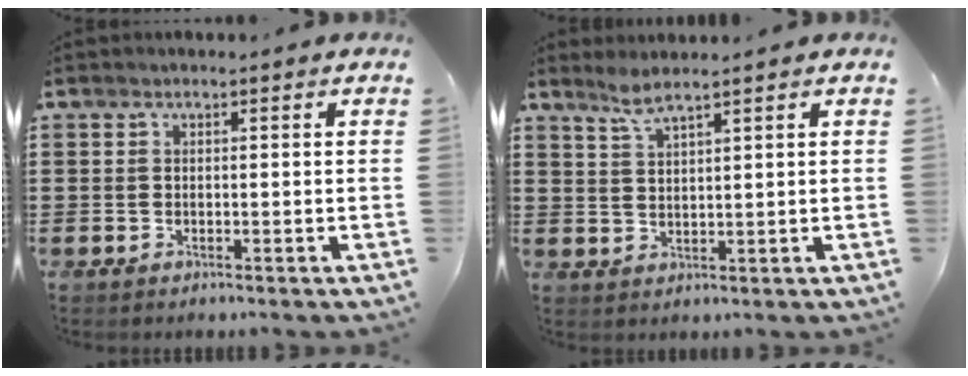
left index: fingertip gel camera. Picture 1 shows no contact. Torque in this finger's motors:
{"motor_torque": [0.19, 0.02, 0.04, 0.06]}